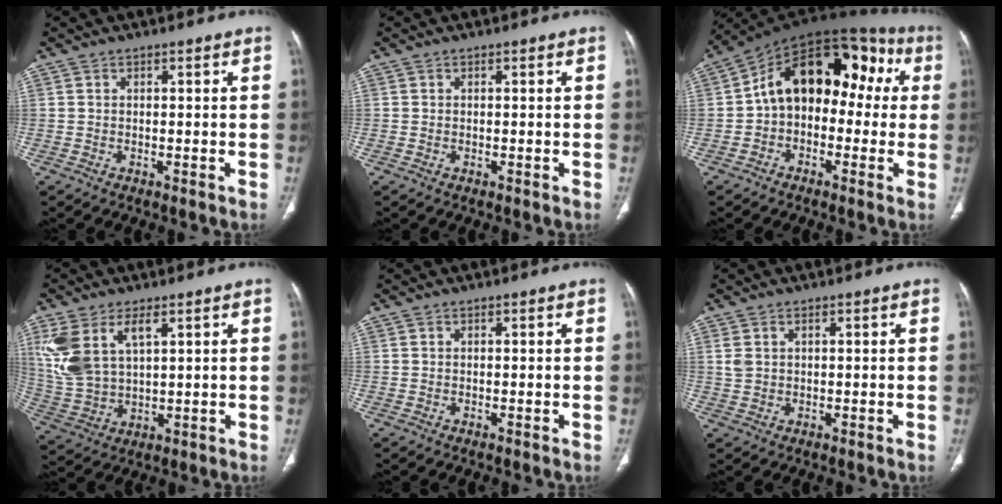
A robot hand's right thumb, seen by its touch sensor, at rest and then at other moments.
{"total": 0.0}
{"total": 18.2, "force": [1.5, 11.9, 13.7], "torque": [-0.153, 0.064, 0.007]}
{"total": 12.3, "force": [5.2, 6.4, 9.2], "torque": [-0.209, -0.008, 0.120]}
{"total": 0.0}
{"total": 2.4, "force": [0.8, 1.7, 1.5], "torque": [-0.040, 0.008, 0.026]}